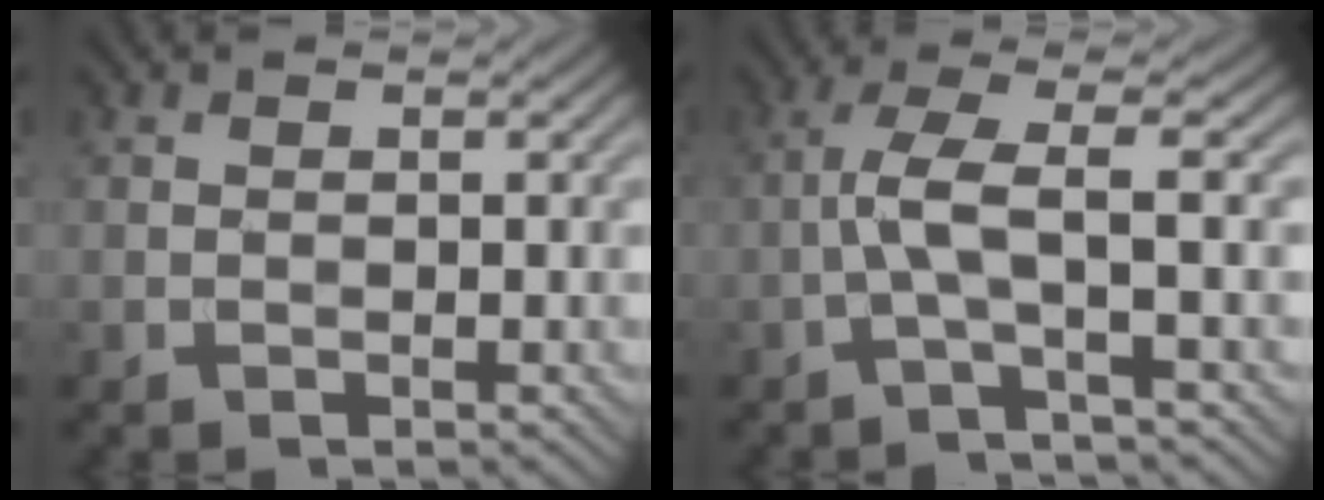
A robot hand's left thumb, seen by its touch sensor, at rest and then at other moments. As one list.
[{"total": 4.4, "force": [-0.9, 0.3, 4.3], "torque": [-0.082, 0.017, -0.035]}]